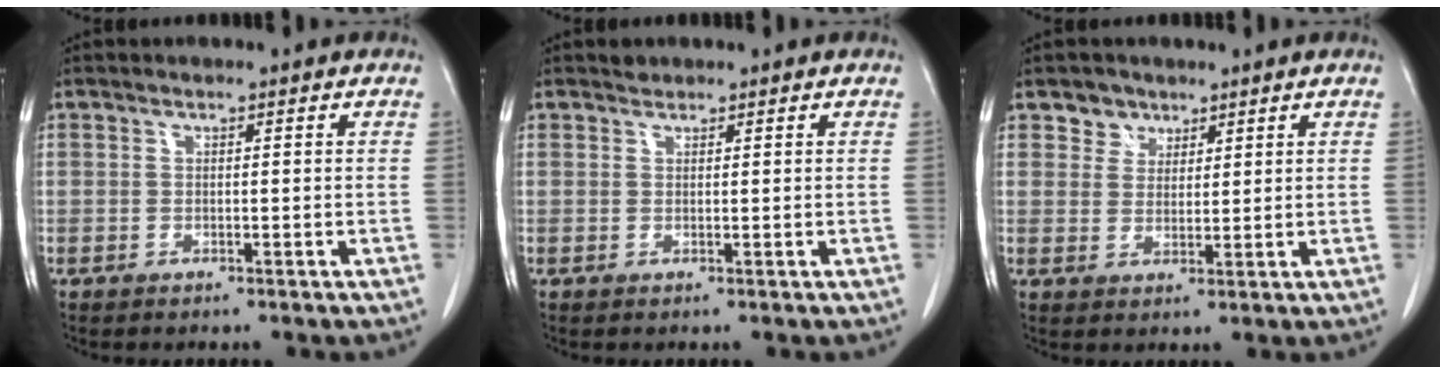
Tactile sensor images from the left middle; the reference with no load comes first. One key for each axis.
{"total": 0.8, "fx": 0.7, "fy": 0.4, "fz": -0.1, "tx": 0.000, "ty": 0.001, "tz": 0.009}
{"total": 3.2, "fx": 2.2, "fy": 2.4, "fz": 0.0, "tx": 0.003, "ty": 0.002, "tz": 0.033}